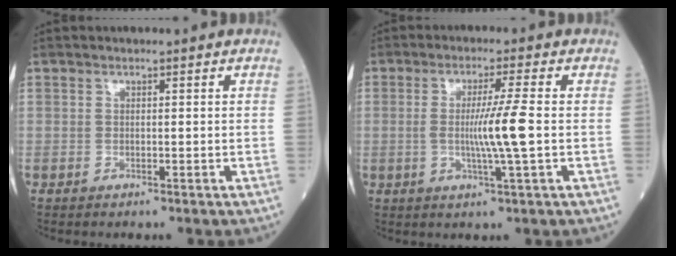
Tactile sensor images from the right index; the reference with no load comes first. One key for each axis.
{"total": 6.7, "fx": -0.4, "fy": -1.0, "fz": 6.6, "tx": -0.121, "ty": -0.008, "tz": -0.008}